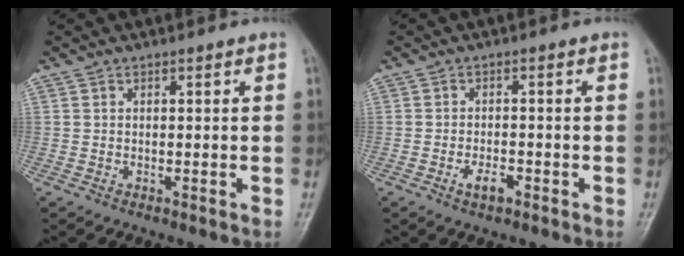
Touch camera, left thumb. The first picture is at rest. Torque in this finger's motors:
{"motor_torque": [-0.23, 0.38, 0.45, 0.31, 0.07]}